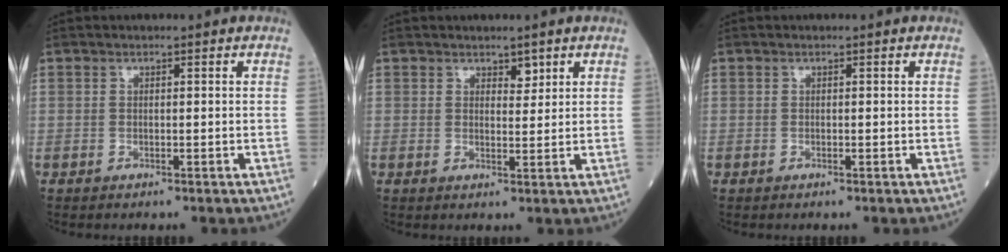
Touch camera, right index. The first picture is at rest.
{"total": 1.8, "force": [1.4, 0.8, 0.9], "torque": [-0.015, -0.005, 0.023]}
{"total": 0.0}